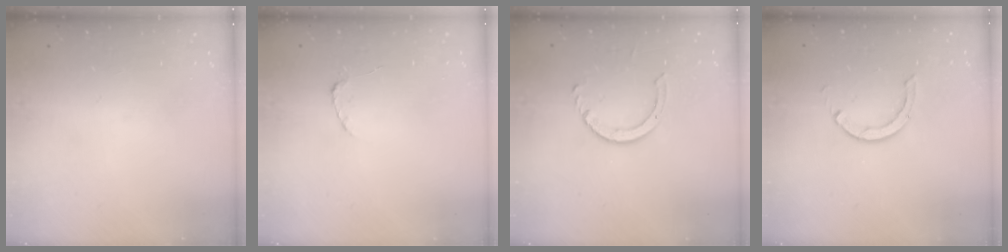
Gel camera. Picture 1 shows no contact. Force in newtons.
{"total": 2.2, "press": 2.2, "slide": 0.3}
{"total": 4.0, "press": 3.9, "slide": 0.5}
{"total": 3.2, "press": 3.2, "slide": 0.4}